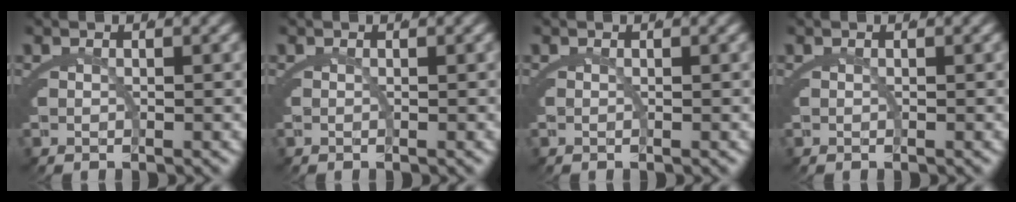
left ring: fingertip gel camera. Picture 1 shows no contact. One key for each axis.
{"total": 0.0}
{"total": 0.0}
{"total": 0.0}